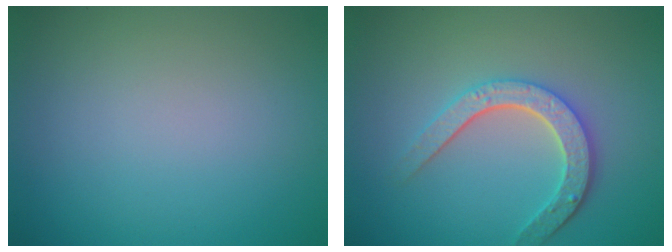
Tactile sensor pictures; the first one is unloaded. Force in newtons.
{"total": 4.0, "press": 3.3, "slide": 2.2}